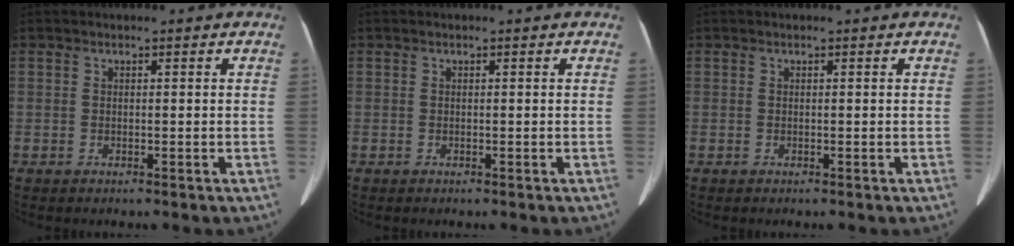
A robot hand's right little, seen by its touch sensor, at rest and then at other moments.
{"total": 0.0}
{"total": 0.0}